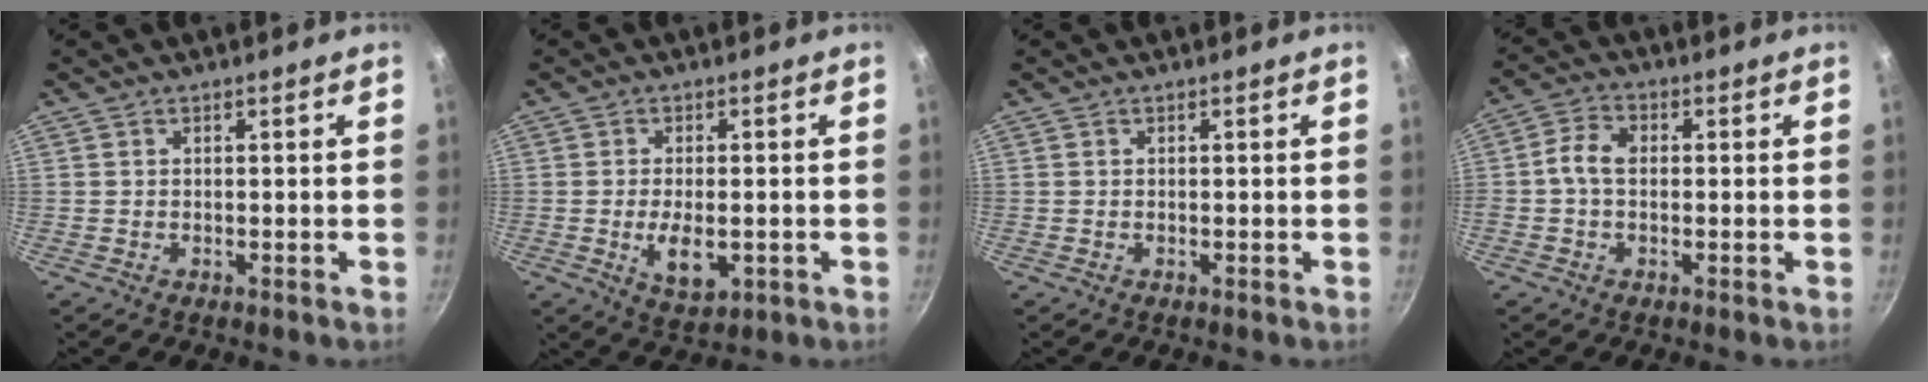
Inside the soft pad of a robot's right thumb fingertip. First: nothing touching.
{"total": 6.7, "force": [-1.3, 3.4, 5.6], "torque": [-0.091, -0.005, -0.012]}
{"total": 0.0}
{"total": 4.9, "force": [-0.1, 3.4, 3.6], "torque": [-0.069, 0.018, -0.014]}